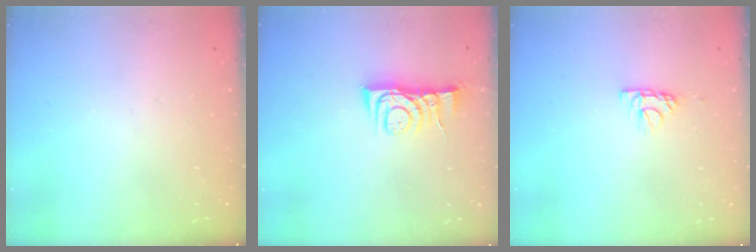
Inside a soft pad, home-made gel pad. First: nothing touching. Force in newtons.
{"total": 7.0, "press": 7.0, "slide": 0.9}
{"total": 5.4, "press": 5.3, "slide": 0.6}